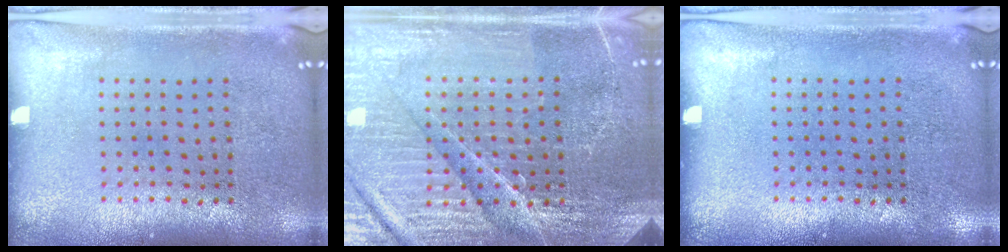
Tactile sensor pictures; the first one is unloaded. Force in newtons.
{"total": 5.4, "press": 5.0, "slide": 2.0}
{"total": 0.0}